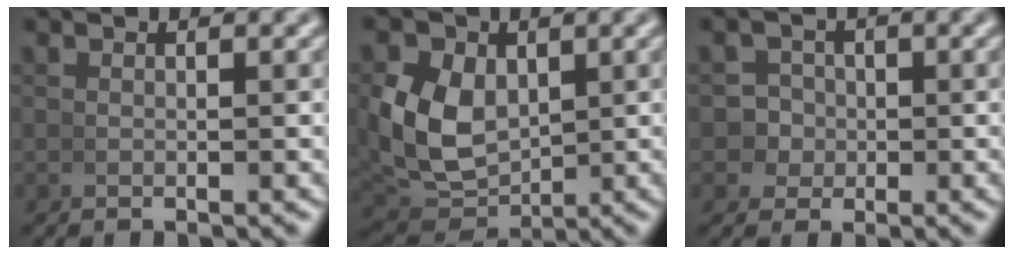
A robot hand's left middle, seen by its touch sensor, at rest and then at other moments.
{"total": 8.6, "force": [0.5, 6.7, 5.4], "torque": [-0.127, -0.034, 0.030]}
{"total": 3.7, "force": [-0.7, 3.4, 1.1], "torque": [-0.023, -0.015, -0.008]}